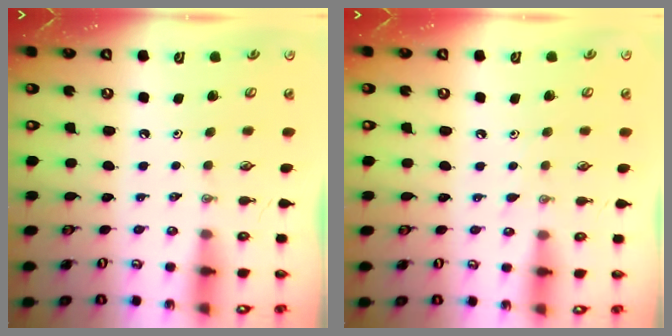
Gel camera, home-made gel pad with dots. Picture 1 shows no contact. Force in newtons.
{"total": 3.7, "press": 3.7, "slide": 0.5}